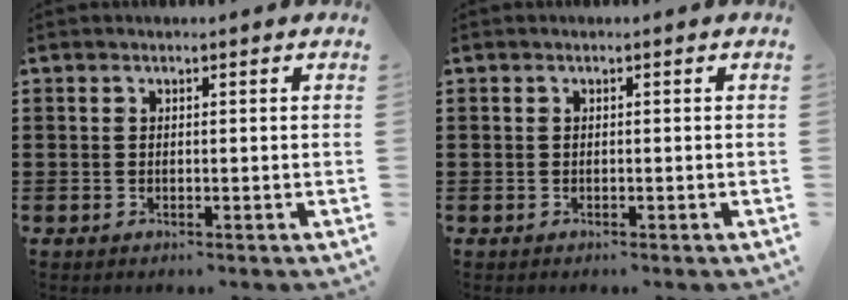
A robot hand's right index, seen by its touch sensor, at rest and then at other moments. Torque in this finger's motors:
{"motor_torque": [-0.14, 0.78, 0.07, 0.01]}